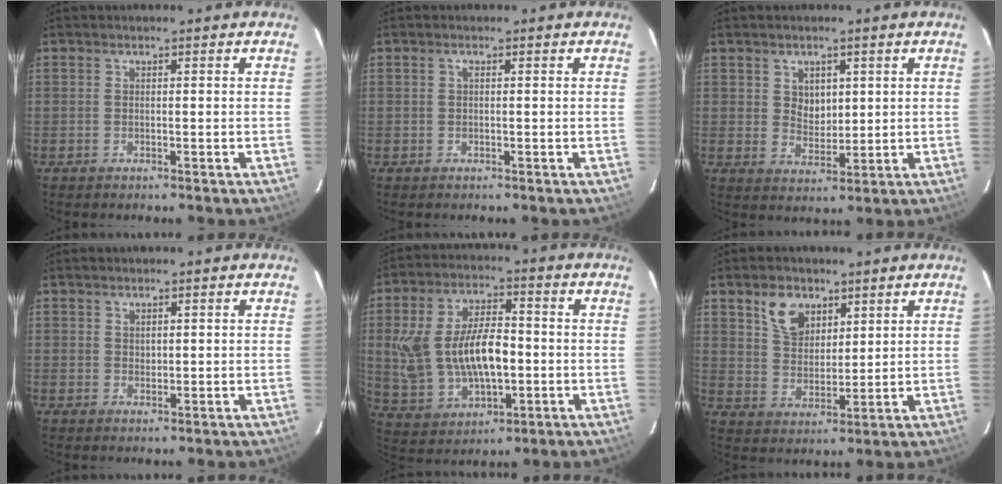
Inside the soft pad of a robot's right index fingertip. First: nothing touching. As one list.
[{"total": 0.5, "force": [0.1, 0.0, 0.5], "torque": [-0.009, 0.003, -0.001]}, {"total": 4.5, "force": [1.6, 3.6, 2.3], "torque": [-0.033, 0.002, 0.035]}, {"total": 1.3, "force": [0.8, 0.9, 0.4], "torque": [-0.002, 0.003, 0.016]}, {"total": 16.4, "force": [-0.6, 9.0, 13.7], "torque": [-0.282, 0.006, 0.009]}, {"total": 7.8, "force": [4.4, 5.0, 4.0], "torque": [-0.071, 0.014, 0.088]}]